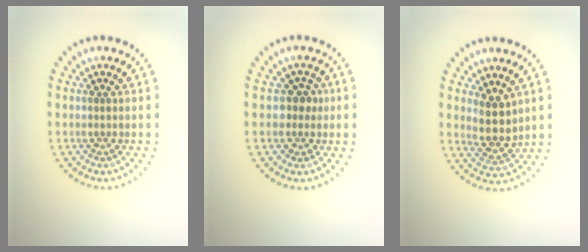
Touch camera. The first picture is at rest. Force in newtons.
{"total": 1.9, "press": 1.6, "slide": 1.0}
{"total": 3.1, "press": 2.7, "slide": 1.5}